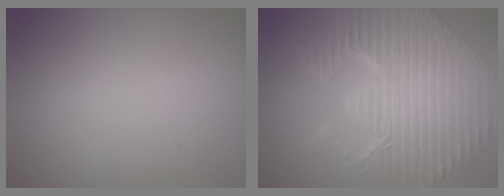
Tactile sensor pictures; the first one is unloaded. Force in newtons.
{"total": 11.9, "press": 7.9, "slide": 9.0}